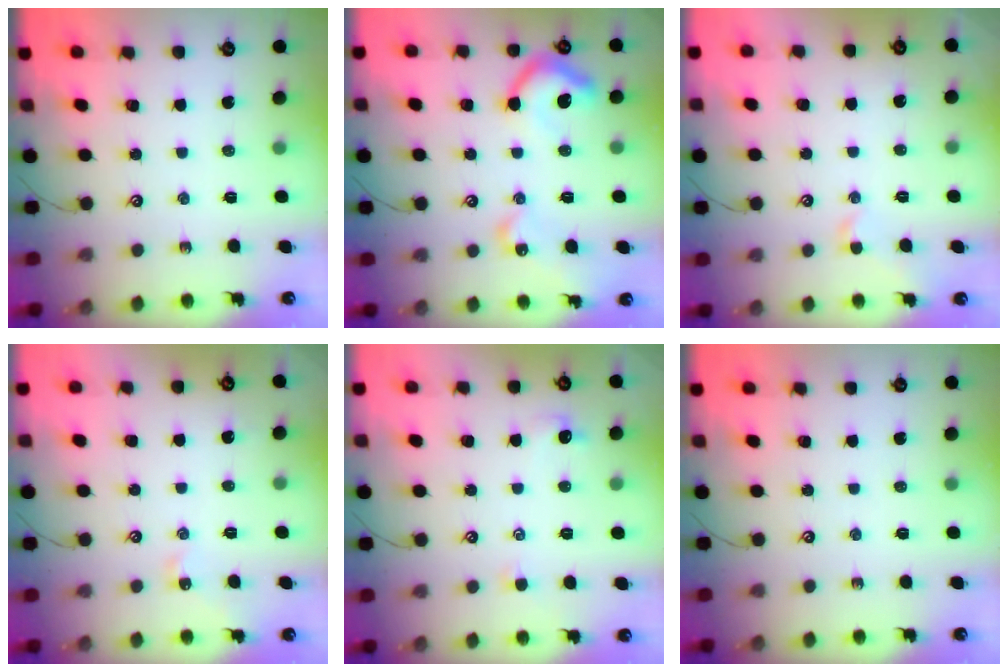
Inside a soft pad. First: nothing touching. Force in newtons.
{"total": 12.7, "press": 12.7, "slide": 1.2}
{"total": 0.6, "press": 0.2, "slide": 0.6}
{"total": 2.8, "press": 2.7, "slide": 0.6}
{"total": 1.0, "press": 0.8, "slide": 0.6}
{"total": 0.0}